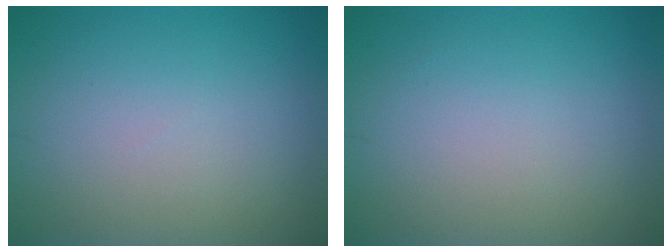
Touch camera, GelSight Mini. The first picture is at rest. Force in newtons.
{"total": 0.0}